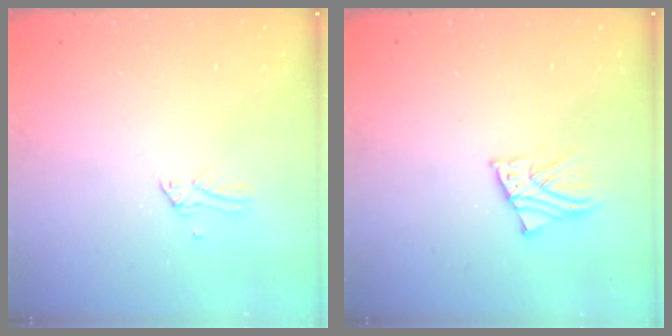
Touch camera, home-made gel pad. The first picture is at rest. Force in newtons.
{"total": 2.8, "press": 2.8, "slide": 0.2}